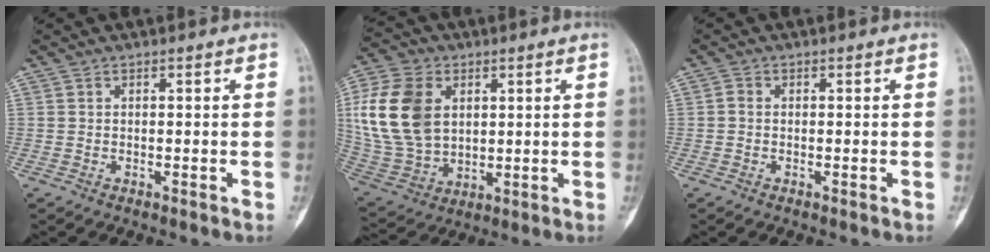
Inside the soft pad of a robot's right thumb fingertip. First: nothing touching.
{"total": 17.9, "force": [3.9, 12.7, 12.1], "torque": [-0.238, -0.006, 0.085]}
{"total": 0.9, "force": [-0.1, 0.7, 0.5], "torque": [-0.009, 0.001, -0.006]}